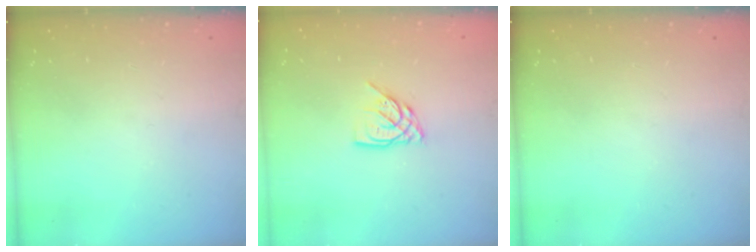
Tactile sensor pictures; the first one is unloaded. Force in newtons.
{"total": 6.4, "press": 6.4, "slide": 0.7}
{"total": 0.0}